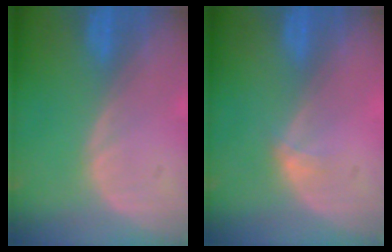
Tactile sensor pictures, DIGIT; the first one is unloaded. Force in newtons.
{"total": 1.3, "press": 0.9, "slide": 0.9}